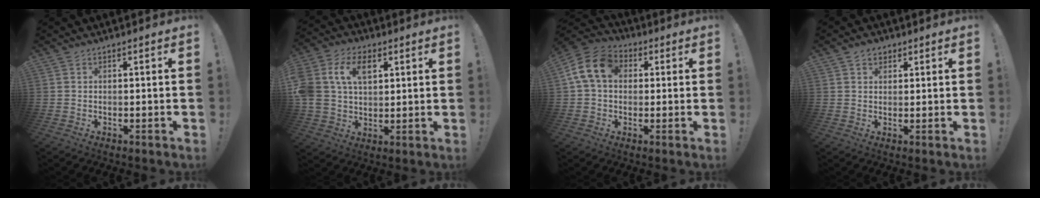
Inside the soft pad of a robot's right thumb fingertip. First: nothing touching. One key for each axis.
{"total": 14.1, "fx": 4.9, "fy": 10.1, "fz": 8.4, "tx": -0.166, "ty": -0.005, "tz": 0.093}
{"total": 12.8, "fx": 3.3, "fy": 9.2, "fz": 8.4, "tx": -0.151, "ty": 0.008, "tz": 0.066}
{"total": 3.3, "fx": 1.9, "fy": 2.5, "fz": 1.2, "tx": -0.011, "ty": -0.005, "tz": 0.032}